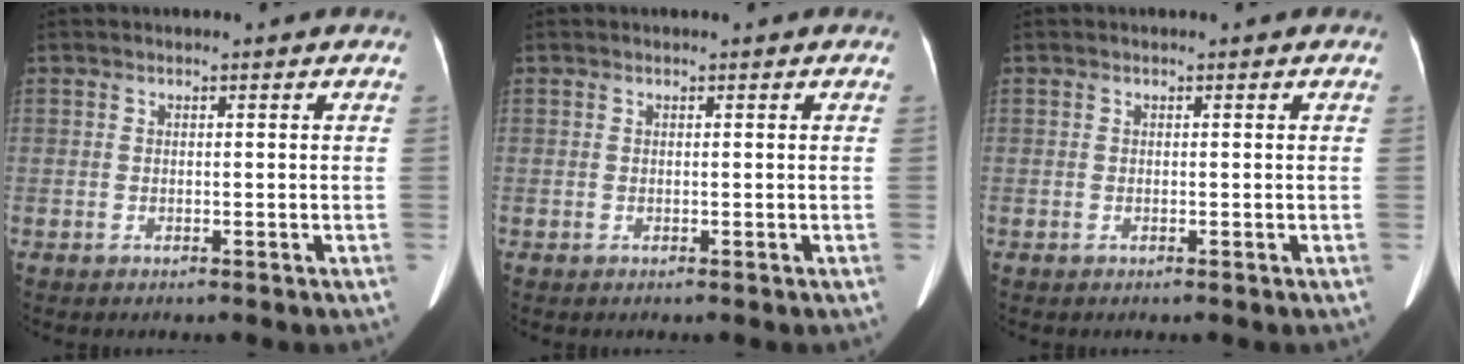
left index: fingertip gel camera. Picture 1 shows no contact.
{"total": 0.0}
{"total": 0.0}